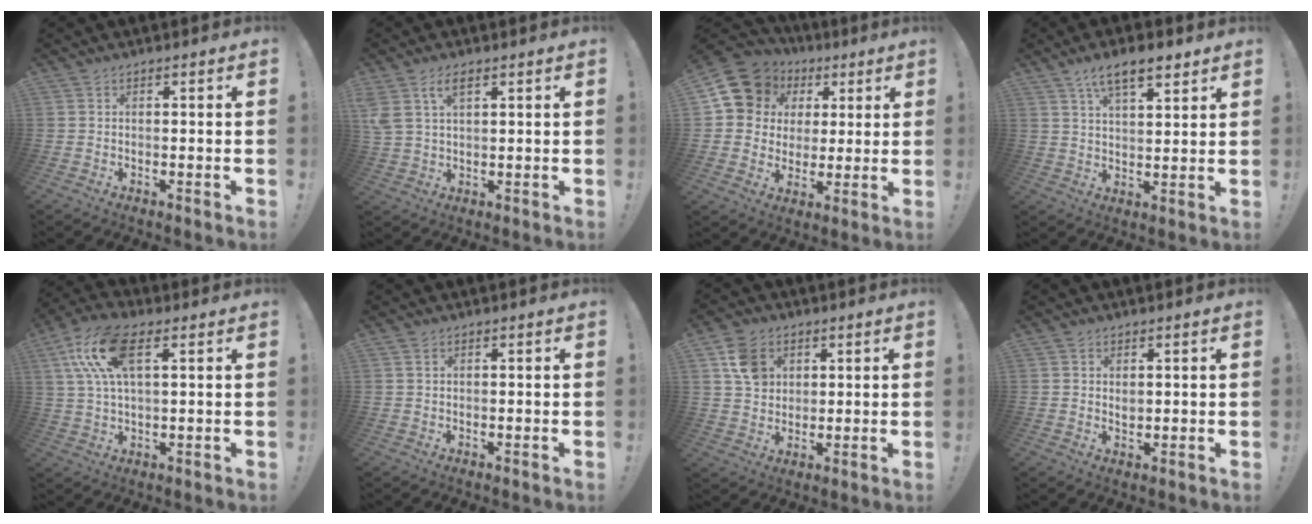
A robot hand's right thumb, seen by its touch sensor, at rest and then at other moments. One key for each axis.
{"total": 4.2, "fx": 2.4, "fy": 1.8, "fz": 2.9, "tx": -0.058, "ty": -0.005, "tz": 0.047}
{"total": 13.3, "fx": 5.7, "fy": 11.1, "fz": 4.6, "tx": -0.077, "ty": -0.025, "tz": 0.123}
{"total": 9.1, "fx": 6.0, "fy": 3.3, "fz": 6.1, "tx": -0.094, "ty": -0.023, "tz": 0.105}
{"total": 14.7, "fx": 5.4, "fy": 6.6, "fz": 12.0, "tx": -0.235, "ty": -0.002, "tz": 0.099}
{"total": 0.8, "fx": 0.5, "fy": 0.4, "fz": 0.4, "tx": -0.008, "ty": 0.002, "tz": 0.010}
{"total": 9.6, "fx": 3.9, "fy": 7.8, "fz": 4.0, "tx": -0.046, "ty": -0.011, "tz": 0.078}
{"total": 2.0, "fx": 0.9, "fy": 1.6, "fz": 0.9, "tx": -0.007, "ty": -0.002, "tz": 0.013}